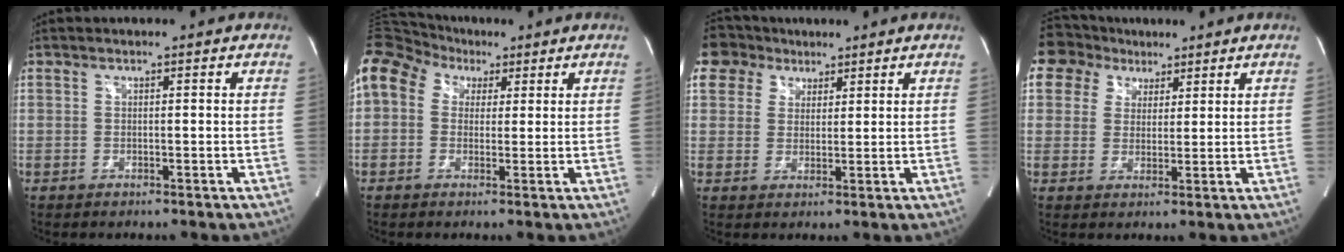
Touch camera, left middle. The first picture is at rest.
{"total": 12.3, "force": [5.1, 9.3, 6.2], "torque": [-0.163, 0.074, 0.090]}
{"total": 6.9, "force": [4.5, 5.2, 0.7], "torque": [-0.018, 0.026, 0.087]}
{"total": 7.8, "force": [4.9, 6.0, 0.9], "torque": [-0.025, 0.034, 0.092]}